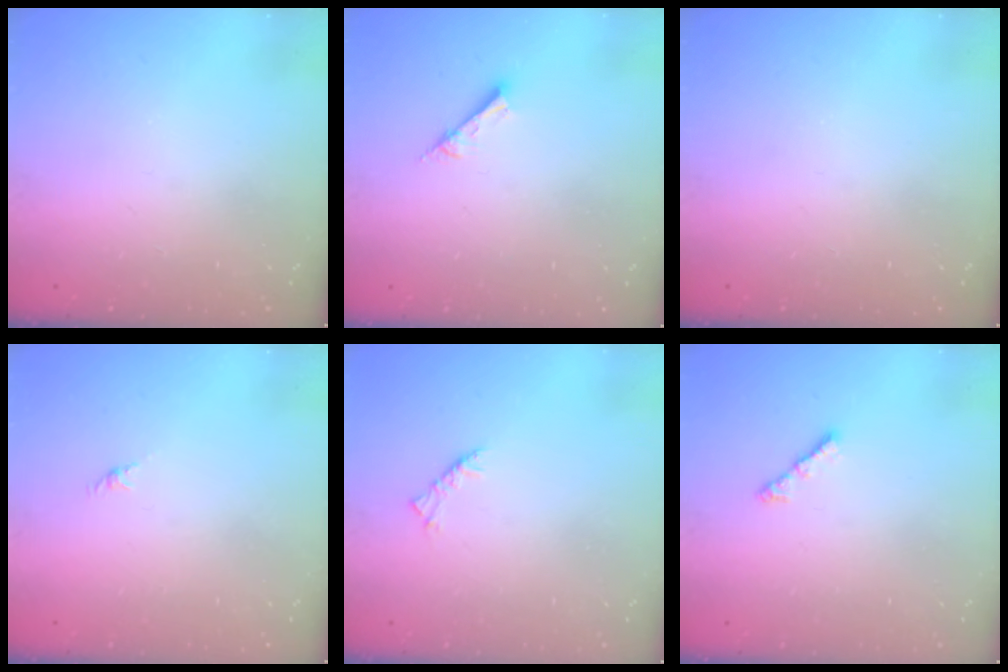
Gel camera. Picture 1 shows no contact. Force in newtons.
{"total": 3.7, "press": 3.7, "slide": 0.3}
{"total": 0.0}
{"total": 0.0}
{"total": 2.5, "press": 2.4, "slide": 0.7}
{"total": 3.0, "press": 2.9, "slide": 0.6}